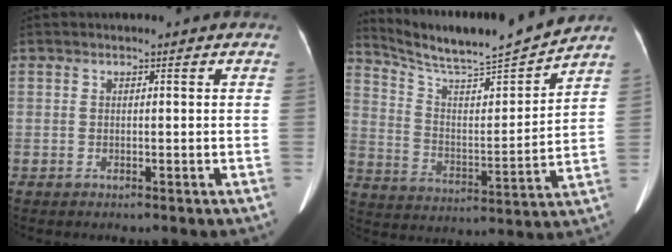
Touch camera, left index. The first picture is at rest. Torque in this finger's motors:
{"motor_torque": [0.00, -0.67, 0.00, 0.03]}